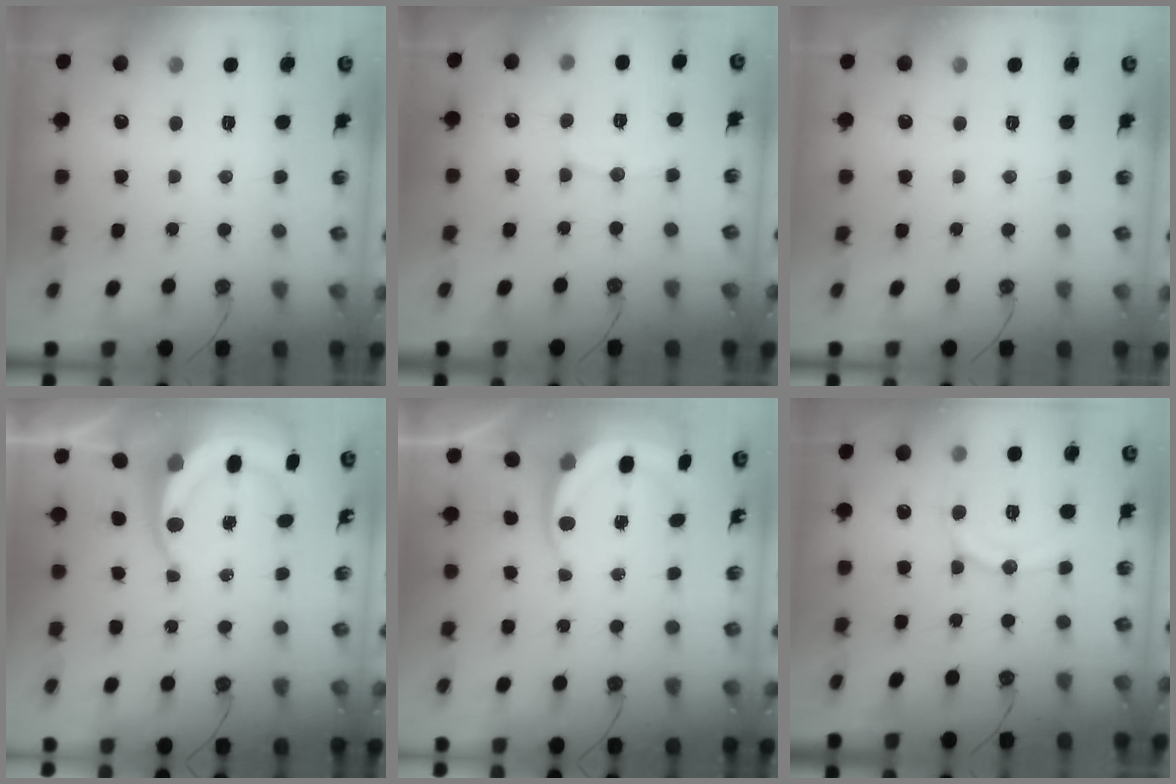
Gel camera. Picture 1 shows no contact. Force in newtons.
{"total": 5.7, "press": 5.7, "slide": 0.5}
{"total": 0.0}
{"total": 8.6, "press": 8.5, "slide": 1.2}
{"total": 7.2, "press": 7.0, "slide": 1.4}
{"total": 12.0, "press": 11.9, "slide": 1.2}